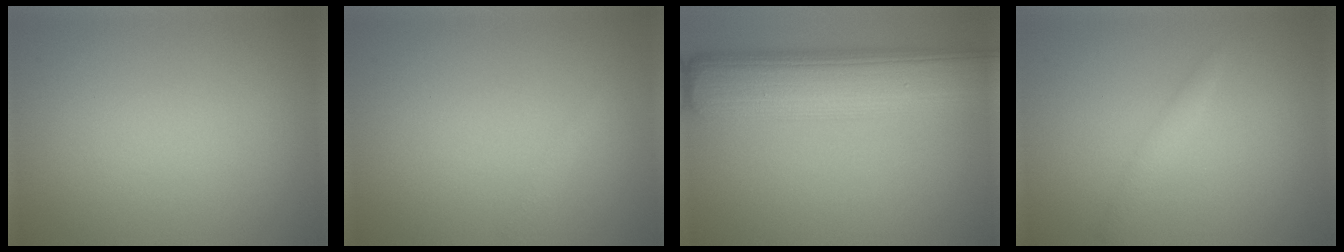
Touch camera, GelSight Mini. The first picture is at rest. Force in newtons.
{"total": 0.5, "press": 0.5, "slide": 0.0}
{"total": 9.6, "press": 9.6, "slide": 0.1}
{"total": 1.2, "press": 1.2, "slide": 0.0}